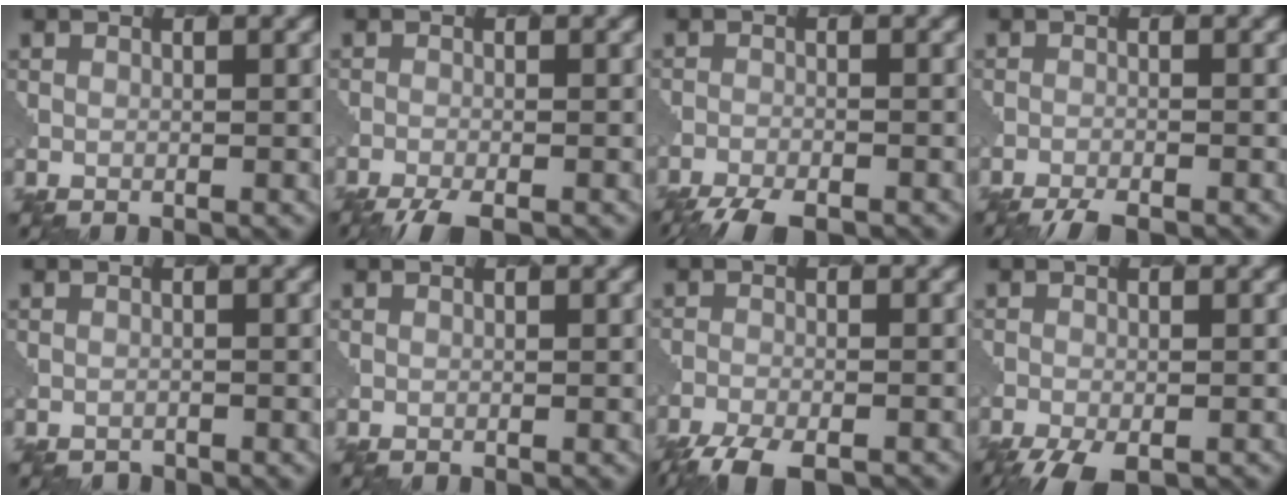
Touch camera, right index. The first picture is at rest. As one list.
[{"total": 3.7, "force": [-3.2, 0.5, 1.8], "torque": [-0.033, -0.013, -0.061]}, {"total": 5.5, "force": [-5.1, 1.0, 1.8], "torque": [-0.041, -0.019, -0.083]}, {"total": 3.5, "force": [-3.3, 0.4, 1.1], "torque": [-0.024, -0.012, -0.057]}, {"total": 1.0, "force": [-0.8, 0.3, -0.5], "torque": [0.007, -0.002, -0.015]}, {"total": 0.0}, {"total": 6.3, "force": [-5.6, 1.4, 2.5], "torque": [-0.050, -0.023, -0.093]}, {"total": 4.9, "force": [-3.8, 1.4, 2.7], "torque": [-0.046, -0.019, -0.064]}]